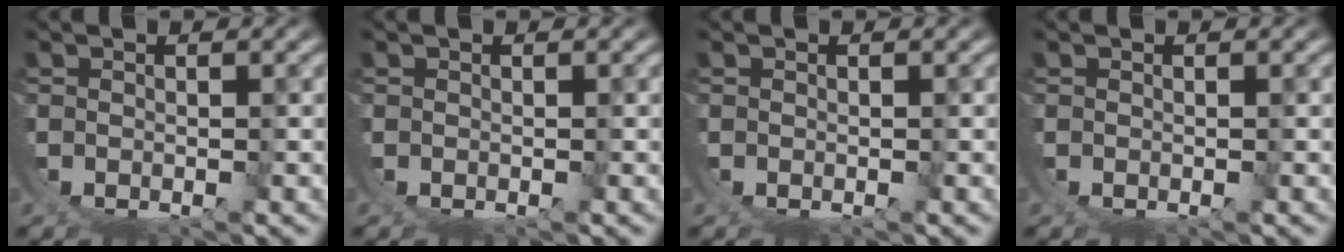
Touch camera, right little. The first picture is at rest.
{"total": 0.0}
{"total": 0.0}
{"total": 0.0}